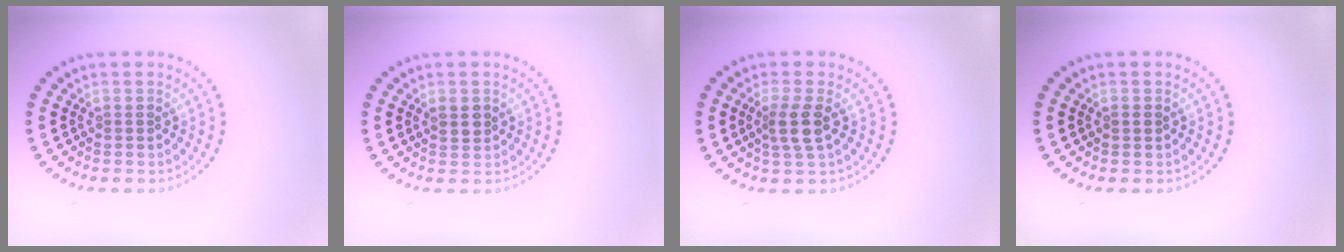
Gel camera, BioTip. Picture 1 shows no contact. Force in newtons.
{"total": 1.3, "press": 1.3, "slide": 0.4}
{"total": 2.4, "press": 2.0, "slide": 1.3}
{"total": 0.8, "press": 0.8, "slide": 0.1}